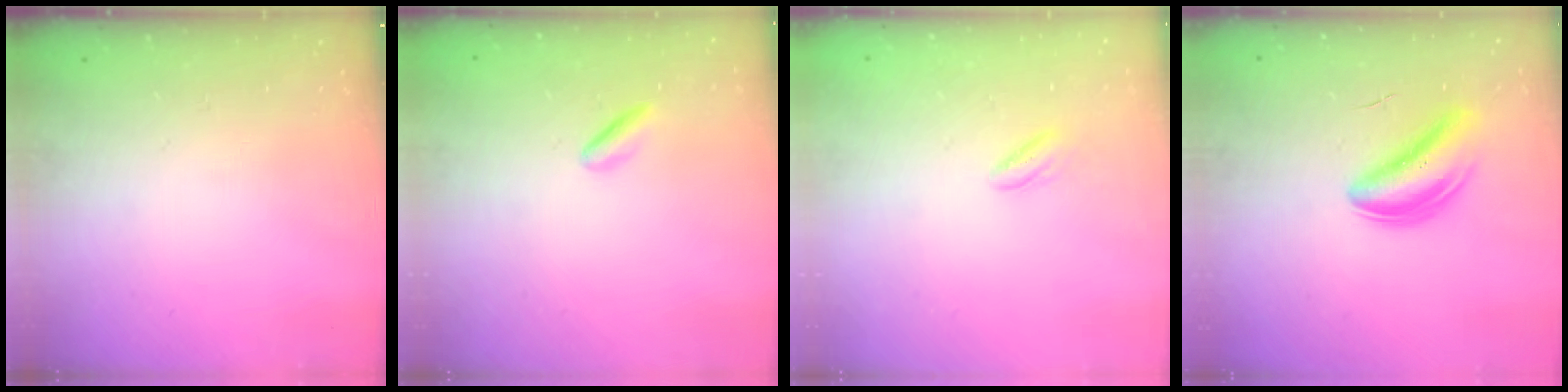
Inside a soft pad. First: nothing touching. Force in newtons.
{"total": 1.4, "press": 1.2, "slide": 0.8}
{"total": 2.7, "press": 2.6, "slide": 0.7}
{"total": 5.0, "press": 4.9, "slide": 1.2}